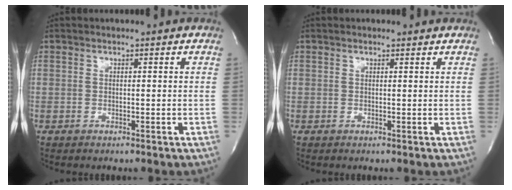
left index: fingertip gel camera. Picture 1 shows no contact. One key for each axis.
{"total": 0.7, "fx": 0.6, "fy": 0.3, "fz": 0.1, "tx": -0.011, "ty": 0.003, "tz": 0.008}